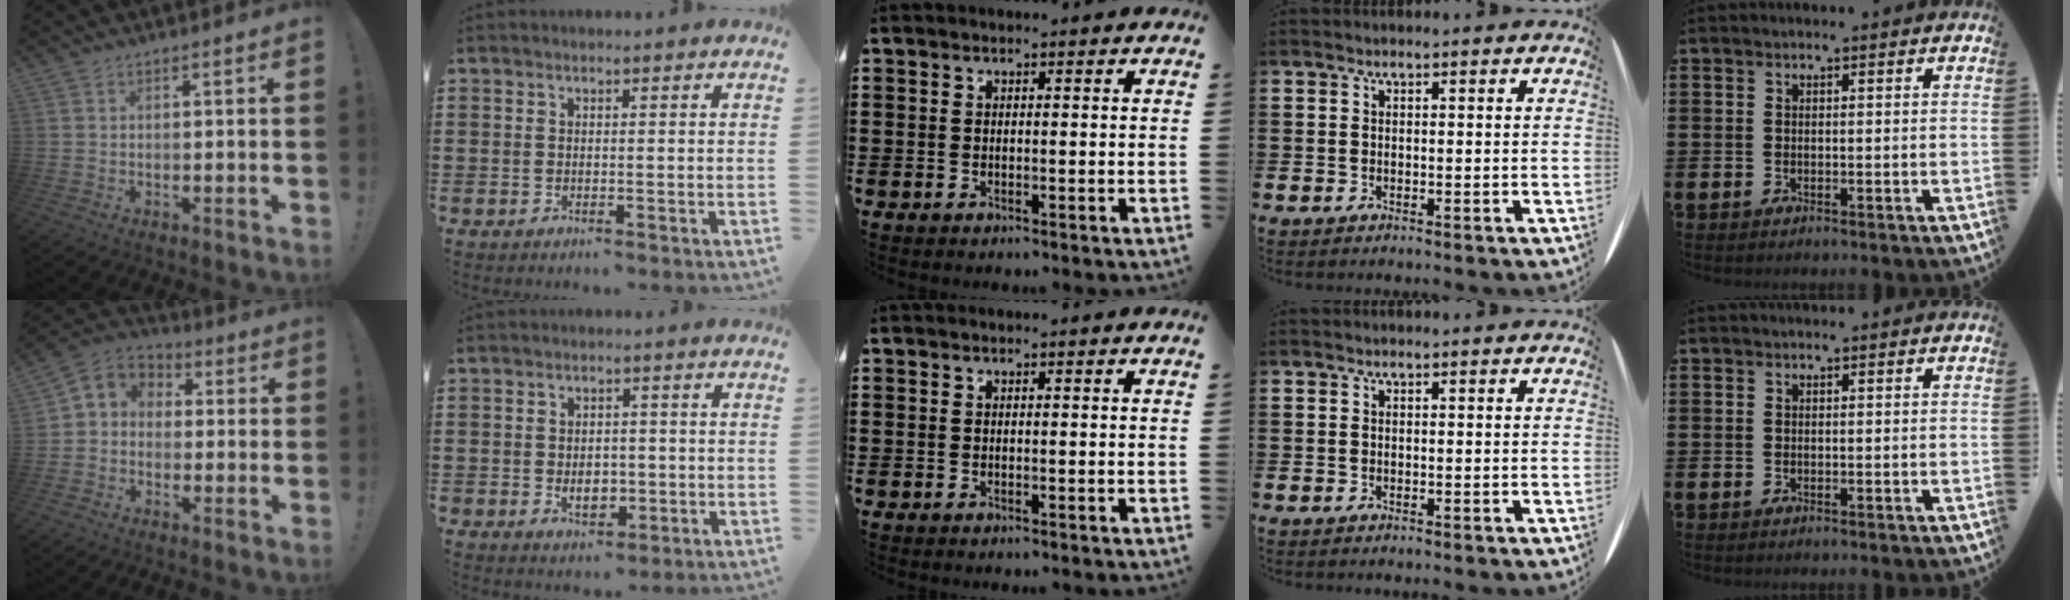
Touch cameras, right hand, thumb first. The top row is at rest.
{"thumb": {"total": 5.3, "force": [-1.0, 4.9, 1.7], "torque": [-0.033, 0.015, -0.012]}, "index": {"total": 3.1, "force": [-0.4, 2.4, 2.0], "torque": [-0.034, 0.001, -0.011]}}